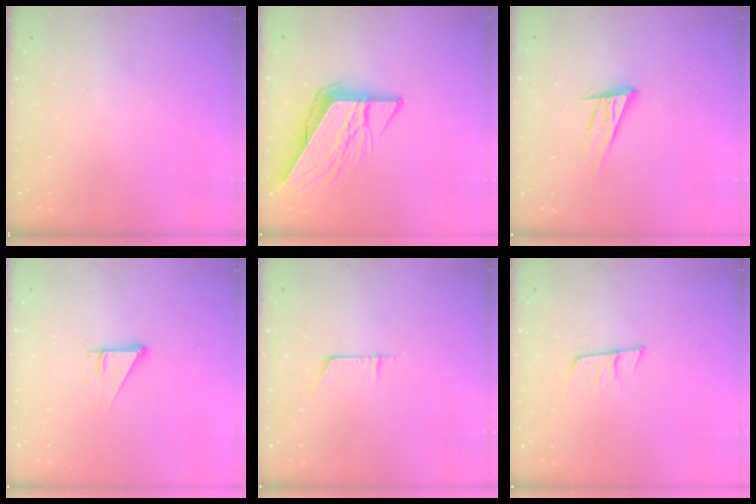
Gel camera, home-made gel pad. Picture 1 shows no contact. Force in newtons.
{"total": 10.6, "press": 10.5, "slide": 1.3}
{"total": 12.7, "press": 12.4, "slide": 2.8}
{"total": 2.5, "press": 2.5, "slide": 0.2}
{"total": 5.7, "press": 5.7, "slide": 0.5}
{"total": 7.9, "press": 7.3, "slide": 3.0}